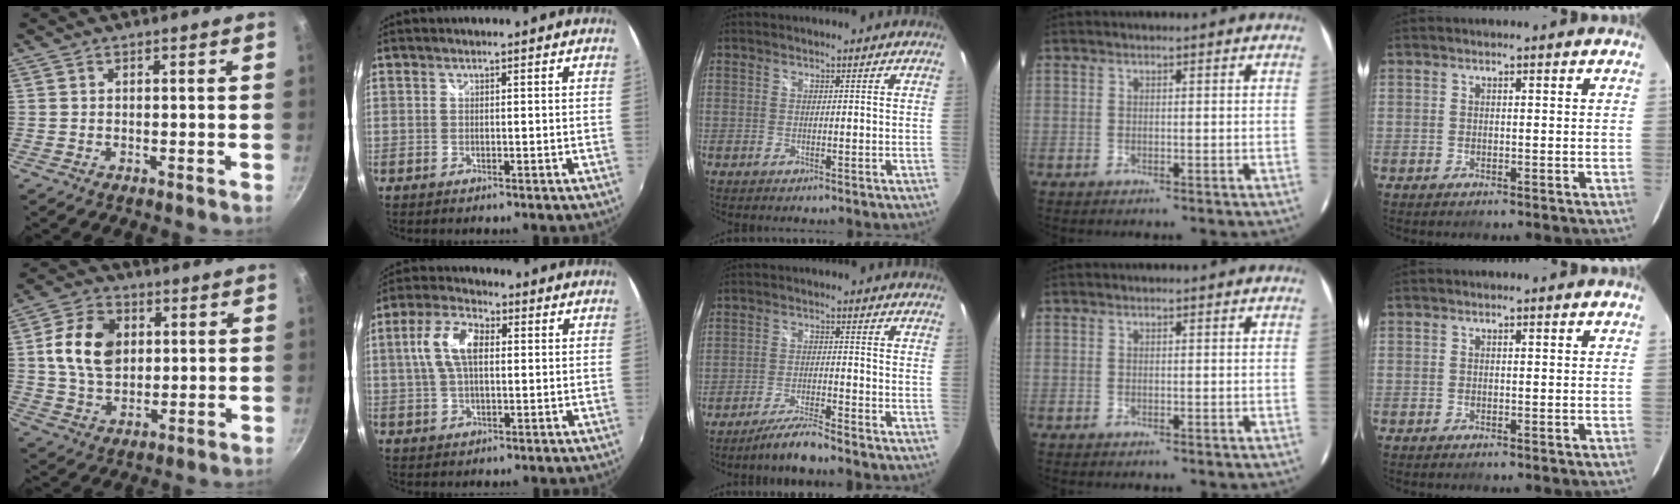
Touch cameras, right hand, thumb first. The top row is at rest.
{"thumb": {"total": 12.3, "force": [2.4, 8.8, 8.3], "torque": [-0.132, 0.001, 0.039]}, "index": {"total": 8.9, "force": [1.5, 4.5, 7.5], "torque": [-0.151, 0.020, 0.029]}, "middle": {"total": 5.3, "force": [-4.9, -0.5, 2.2], "torque": [-0.062, -0.005, -0.090]}}